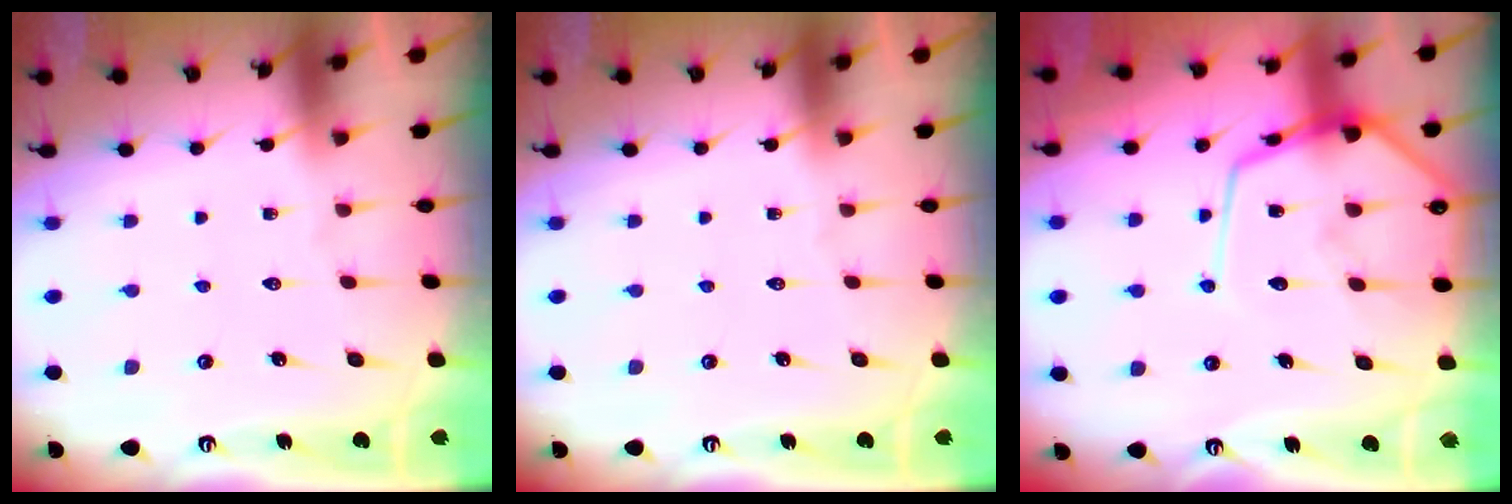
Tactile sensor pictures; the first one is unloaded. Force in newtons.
{"total": 0.0}
{"total": 14.1, "press": 14.1, "slide": 1.2}